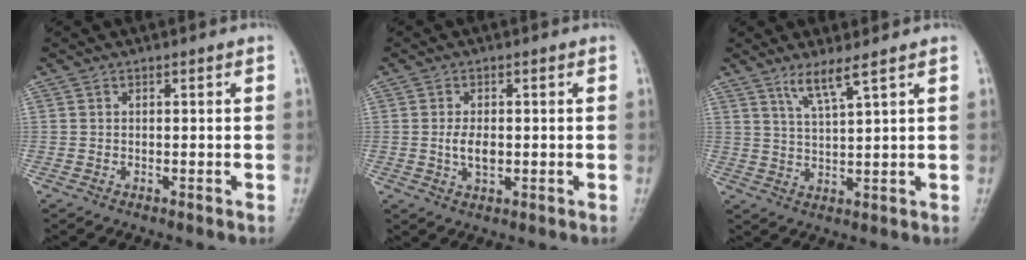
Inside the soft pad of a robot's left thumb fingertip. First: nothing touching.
{"total": 3.6, "force": [-0.3, 2.0, 3.0], "torque": [-0.052, -0.003, -0.005]}
{"total": 5.0, "force": [3.4, 0.0, 3.6], "torque": [-0.073, -0.026, 0.070]}